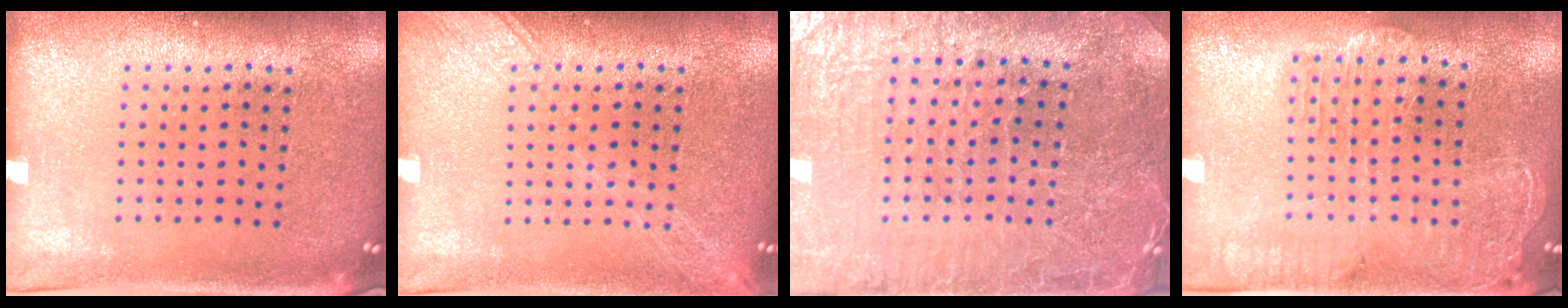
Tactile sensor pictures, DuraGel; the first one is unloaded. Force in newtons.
{"total": 2.7, "press": 2.6, "slide": 0.4}
{"total": 3.8, "press": 3.7, "slide": 0.6}
{"total": 2.1, "press": 1.9, "slide": 0.9}